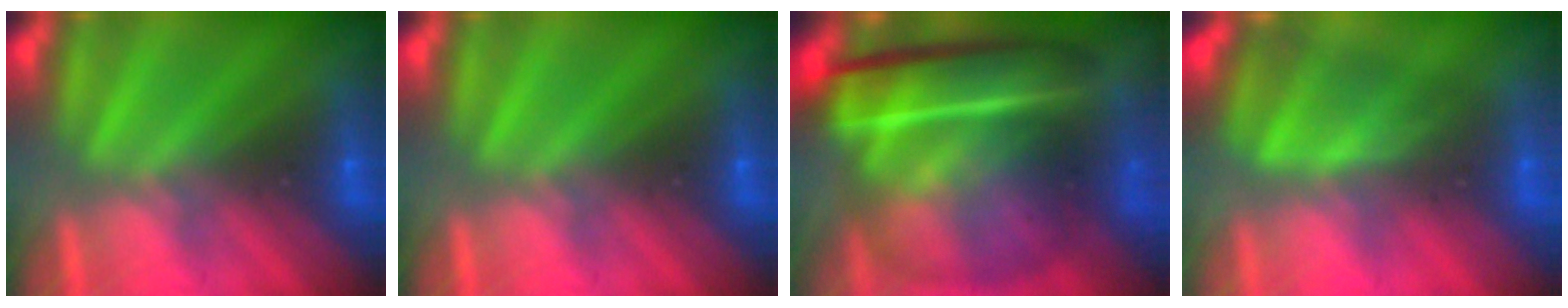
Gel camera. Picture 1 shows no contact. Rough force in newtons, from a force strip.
{"total": 0.0}
{"total": 7.1}
{"total": 4.7}